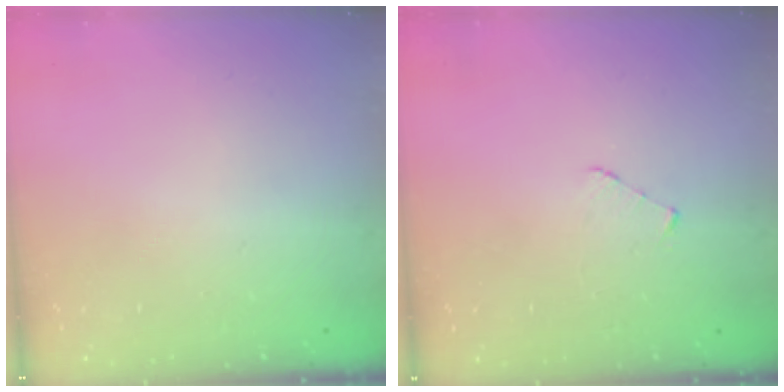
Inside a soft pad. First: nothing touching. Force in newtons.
{"total": 2.7, "press": 2.7, "slide": 0.3}